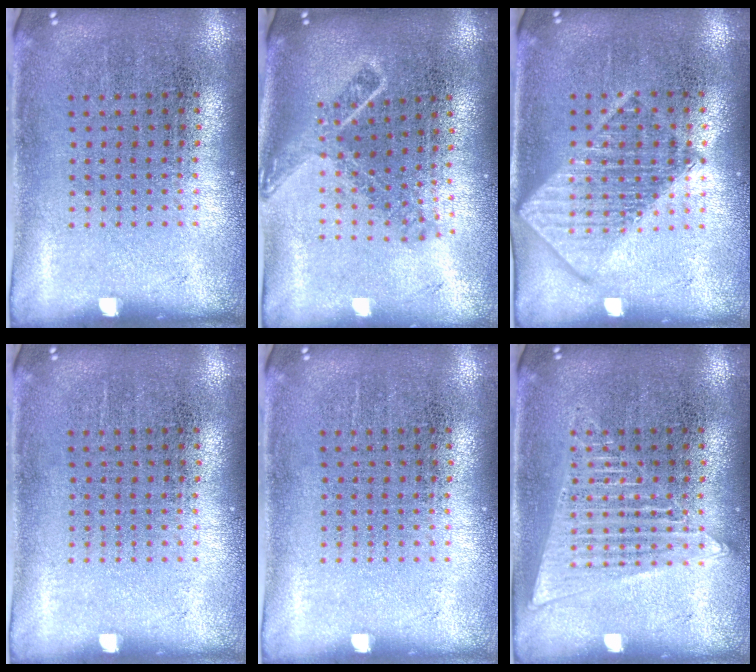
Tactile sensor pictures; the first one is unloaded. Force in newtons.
{"total": 1.8, "press": 1.3, "slide": 1.3}
{"total": 1.6, "press": 1.6, "slide": 0.2}
{"total": 0.0}
{"total": 0.0}
{"total": 2.2, "press": 2.2, "slide": 0.2}